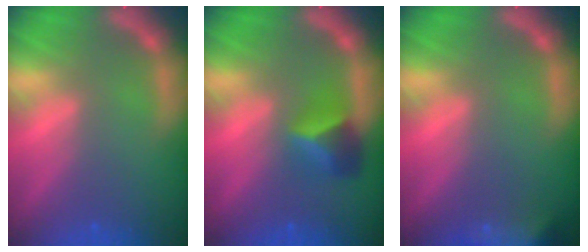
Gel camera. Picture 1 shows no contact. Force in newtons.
{"total": 3.4}
{"total": 9.0}